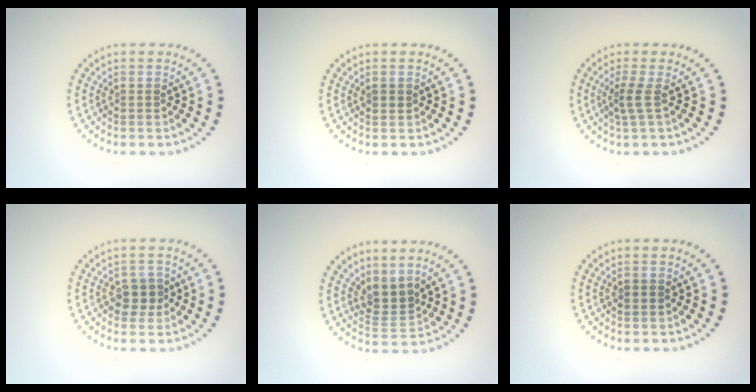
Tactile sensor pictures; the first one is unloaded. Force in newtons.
{"total": 0.9, "press": 0.8, "slide": 0.3}
{"total": 1.9, "press": 1.2, "slide": 1.4}
{"total": 2.3, "press": 2.2, "slide": 0.7}
{"total": 2.9, "press": 2.2, "slide": 1.9}
{"total": 1.2, "press": 1.2, "slide": 0.2}